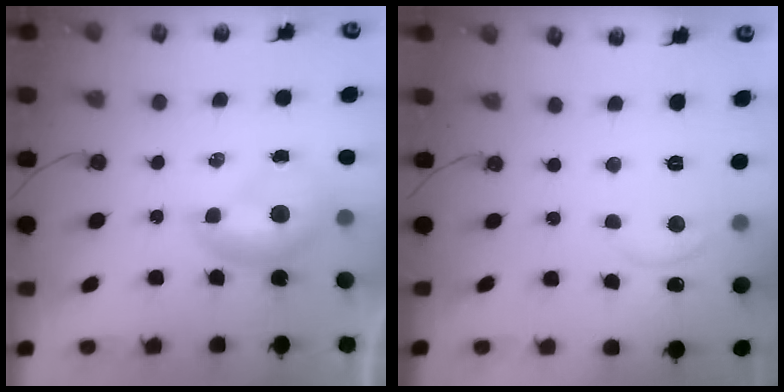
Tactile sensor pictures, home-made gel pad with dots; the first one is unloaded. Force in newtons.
{"total": 1.2, "press": 1.0, "slide": 0.6}